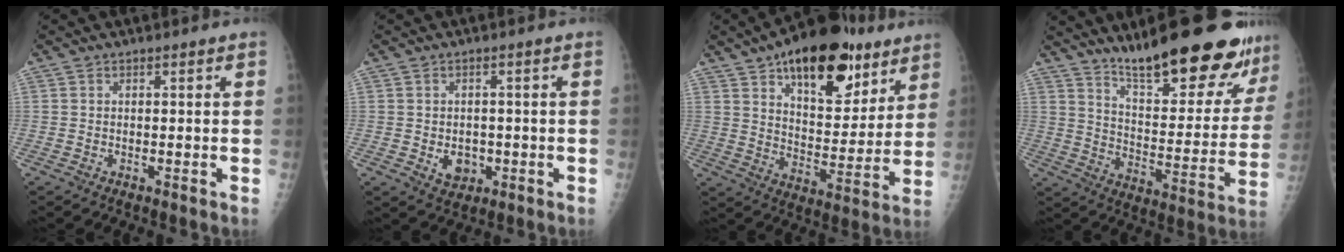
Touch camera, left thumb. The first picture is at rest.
{"total": 4.4, "force": [-1.0, 3.5, 2.4], "torque": [-0.015, 0.004, -0.005]}
{"total": 22.7, "force": [13.2, 11.0, 14.8], "torque": [-0.177, -0.046, 0.206]}
{"total": 24.4, "force": [18.0, 6.0, 15.3], "torque": [-0.181, -0.098, 0.270]}